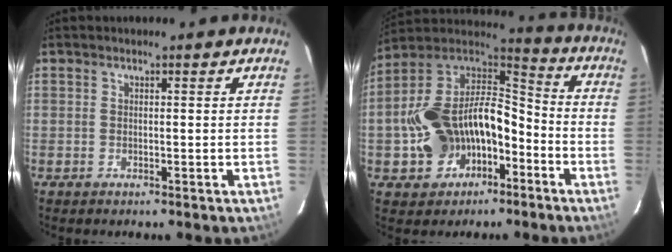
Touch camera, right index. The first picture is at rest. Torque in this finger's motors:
{"motor_torque": [0.71, -0.30, 0.96, 0.21]}